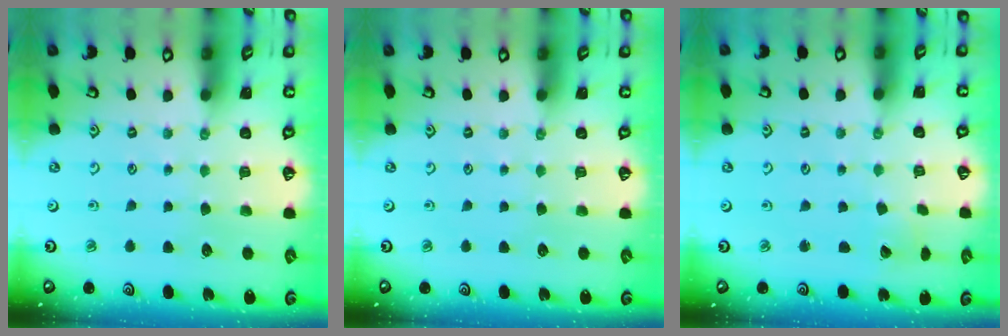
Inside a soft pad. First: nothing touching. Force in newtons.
{"total": 0.0}
{"total": 2.1, "press": 2.1, "slide": 0.3}